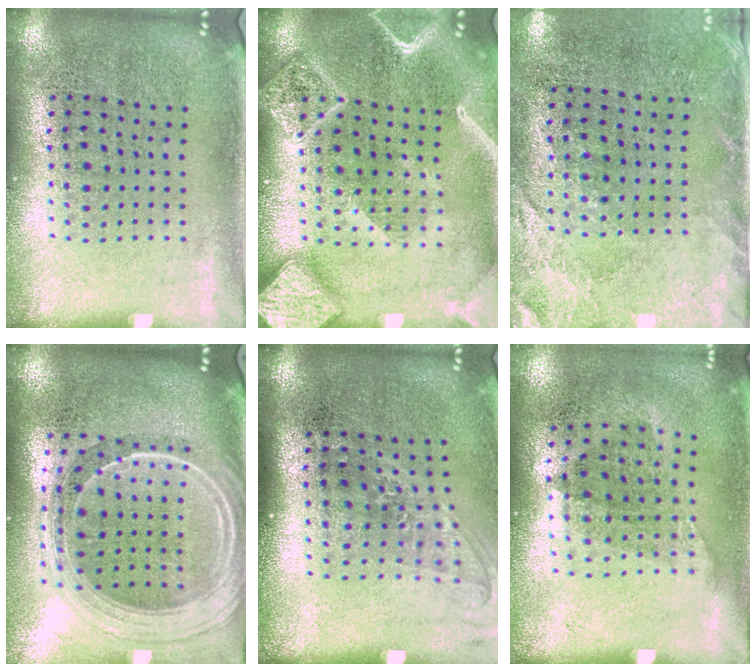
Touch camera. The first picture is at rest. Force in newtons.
{"total": 2.8, "press": 2.8, "slide": 0.3}
{"total": 2.6, "press": 2.1, "slide": 1.6}
{"total": 2.3, "press": 2.0, "slide": 1.1}
{"total": 1.4, "press": 1.1, "slide": 0.8}
{"total": 1.1, "press": 0.8, "slide": 0.7}